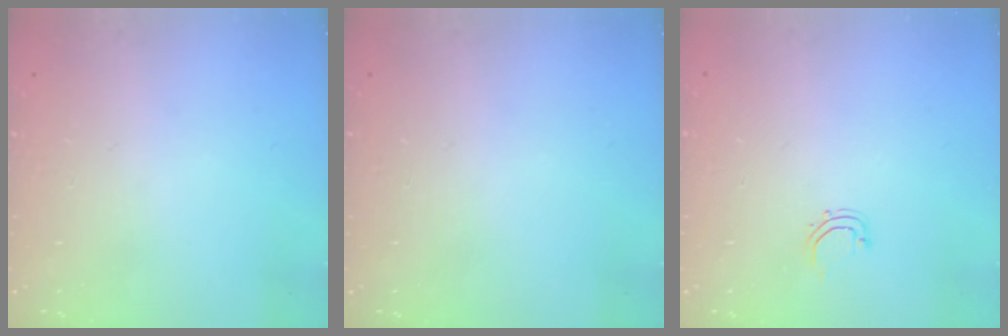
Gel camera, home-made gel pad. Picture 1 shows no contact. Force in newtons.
{"total": 0.0}
{"total": 2.8, "press": 2.7, "slide": 0.5}